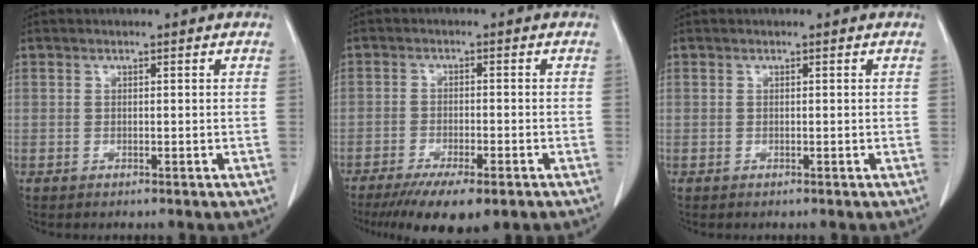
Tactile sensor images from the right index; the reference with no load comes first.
{"total": 9.5, "force": [-6.6, 2.4, 6.4], "torque": [-0.095, -0.016, -0.100]}
{"total": 0.0}